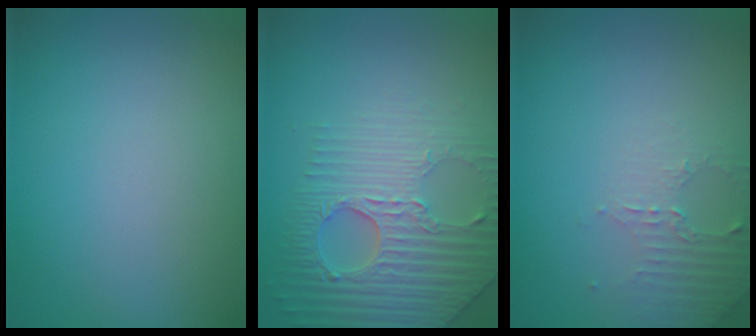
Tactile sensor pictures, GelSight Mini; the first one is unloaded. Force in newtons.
{"total": 5.0, "press": 4.7, "slide": 1.8}
{"total": 2.2, "press": 2.1, "slide": 0.6}